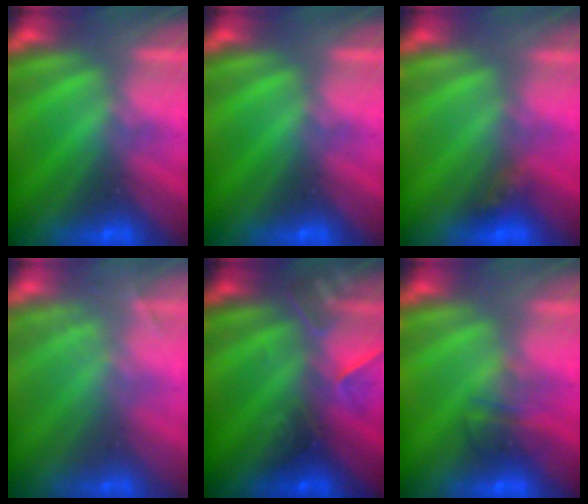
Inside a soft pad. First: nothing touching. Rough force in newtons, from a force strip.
{"total": 0.0}
{"total": 2.9}
{"total": 1.9}
{"total": 2.3}
{"total": 2.3}